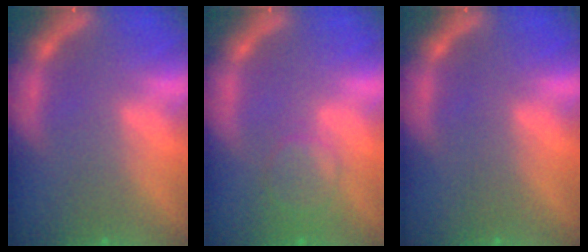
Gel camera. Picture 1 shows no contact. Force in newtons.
{"total": 3.5}
{"total": 0.0}